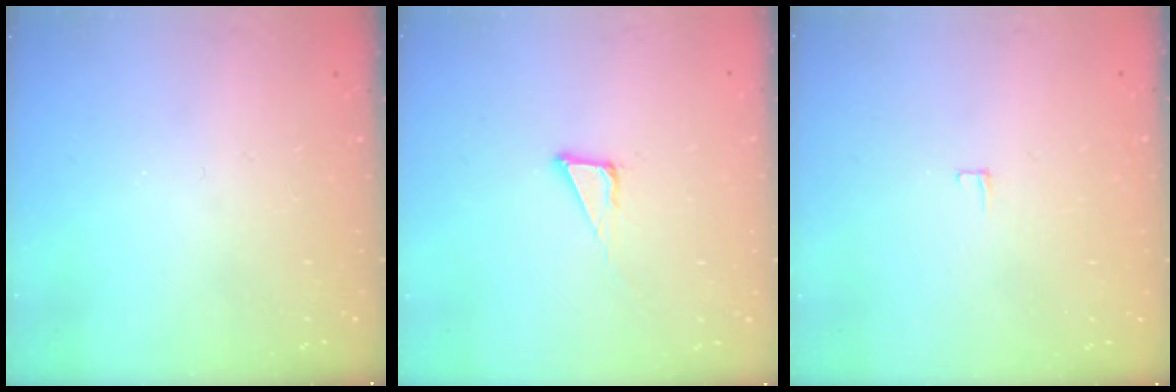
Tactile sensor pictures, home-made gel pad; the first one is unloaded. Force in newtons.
{"total": 3.8, "press": 3.8, "slide": 0.0}
{"total": 3.4, "press": 3.3, "slide": 0.3}